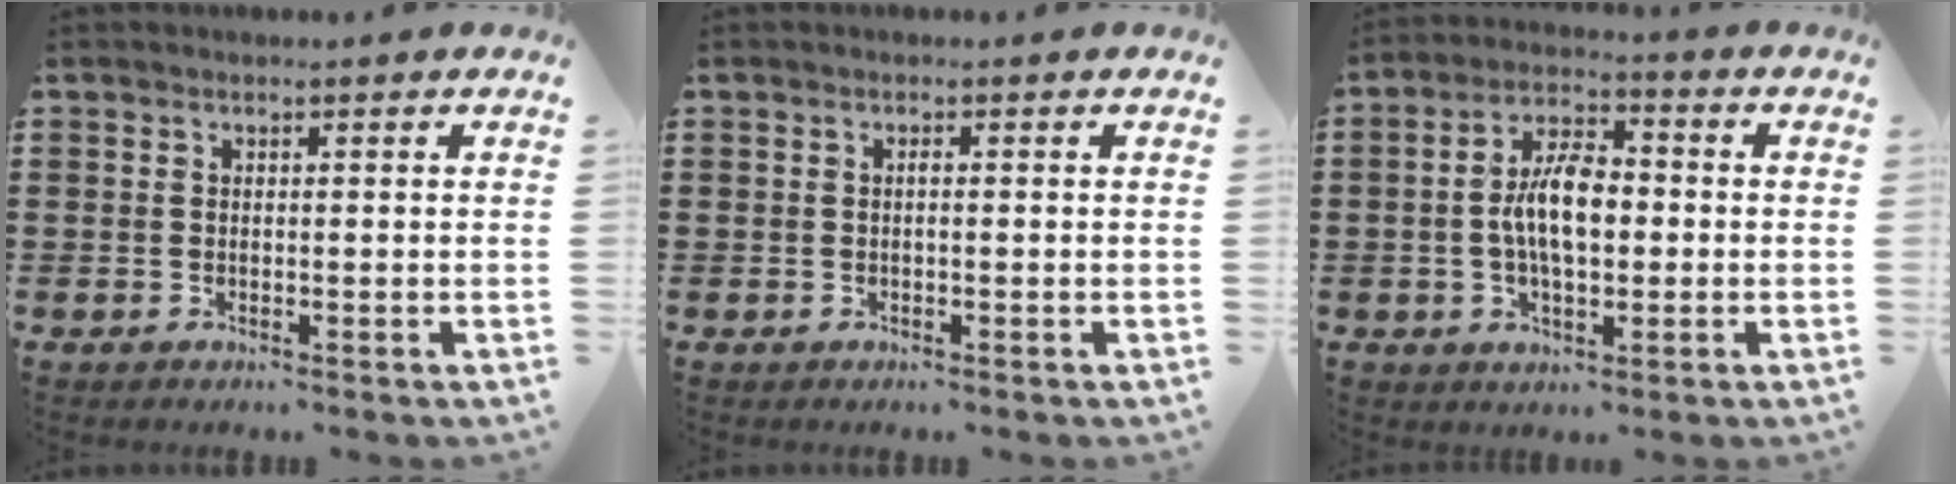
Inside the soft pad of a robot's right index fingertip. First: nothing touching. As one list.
[{"total": 0.6, "force": [-0.1, 0.1, 0.6], "torque": [-0.012, -0.004, -0.002]}, {"total": 7.9, "force": [-0.5, 3.7, 6.9], "torque": [-0.132, 0.006, -0.016]}]